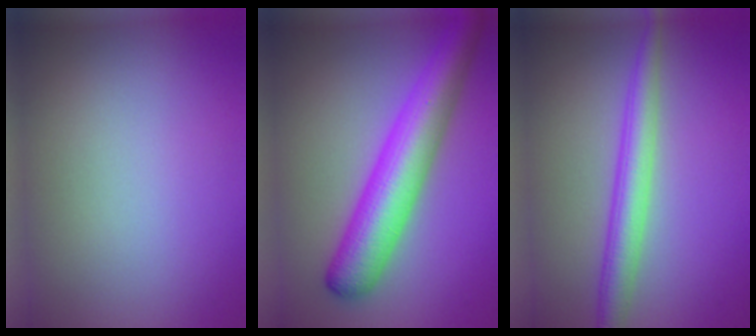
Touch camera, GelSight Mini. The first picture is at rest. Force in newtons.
{"total": 7.8, "press": 7.8, "slide": 0.3}
{"total": 3.7, "press": 3.7, "slide": 0.1}